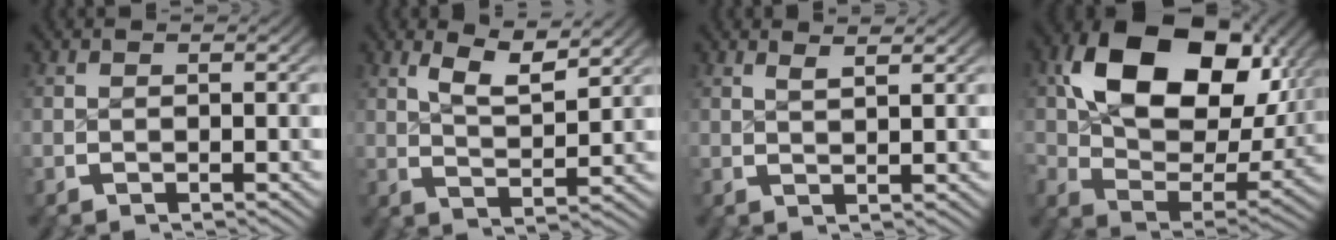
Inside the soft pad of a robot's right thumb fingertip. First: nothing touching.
{"total": 4.5, "force": [2.9, 1.3, 3.2], "torque": [-0.055, -0.003, 0.056]}
{"total": 1.8, "force": [1.6, -0.1, 0.8], "torque": [-0.011, 0.000, 0.034]}
{"total": 18.4, "force": [4.7, 11.6, 13.4], "torque": [-0.243, -0.018, 0.079]}